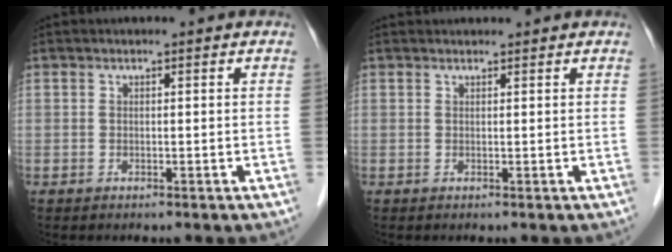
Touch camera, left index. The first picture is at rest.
{"total": 2.4, "force": [2.3, 0.3, 0.3], "torque": [-0.008, 0.025, 0.033]}